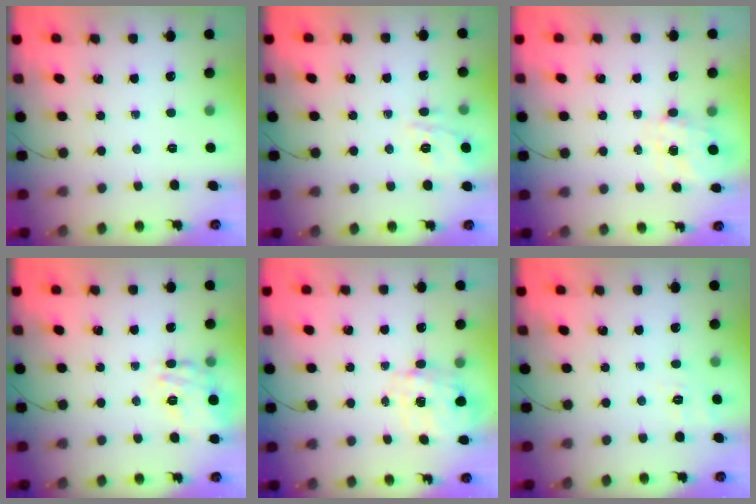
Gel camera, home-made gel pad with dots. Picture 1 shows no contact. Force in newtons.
{"total": 4.5, "press": 4.4, "slide": 0.8}
{"total": 3.9, "press": 3.8, "slide": 0.9}
{"total": 16.9, "press": 16.8, "slide": 1.5}
{"total": 3.9, "press": 3.8, "slide": 0.9}
{"total": 1.7, "press": 0.0, "slide": 1.7}